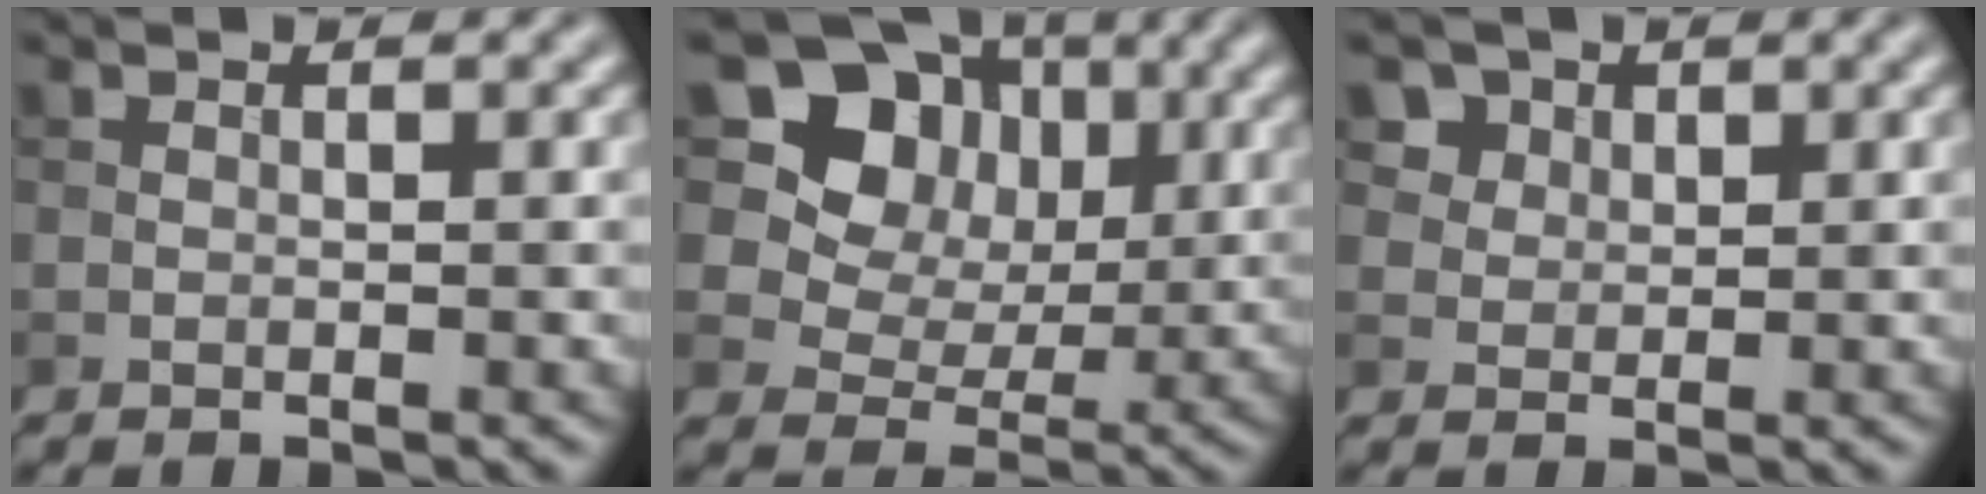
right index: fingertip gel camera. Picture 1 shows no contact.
{"total": 13.3, "force": [5.9, 9.7, 6.9], "torque": [-0.141, 0.032, 0.089]}
{"total": 5.6, "force": [3.3, 4.0, 2.2], "torque": [-0.059, 0.002, 0.059]}